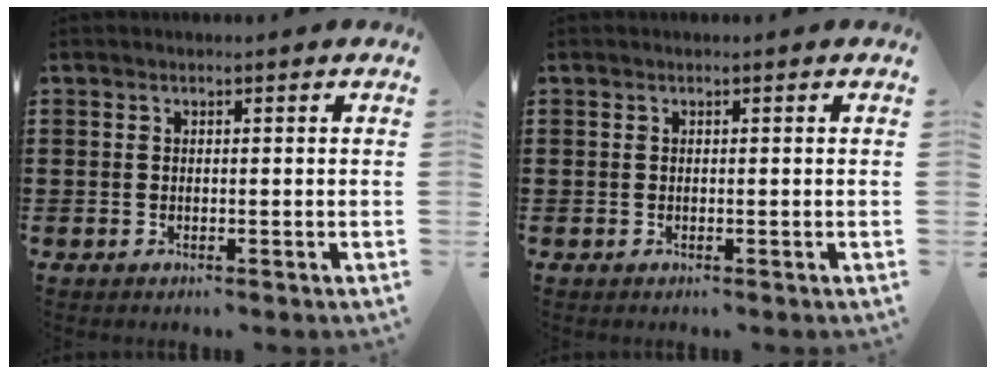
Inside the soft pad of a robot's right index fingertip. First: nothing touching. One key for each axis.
{"total": 0.0}